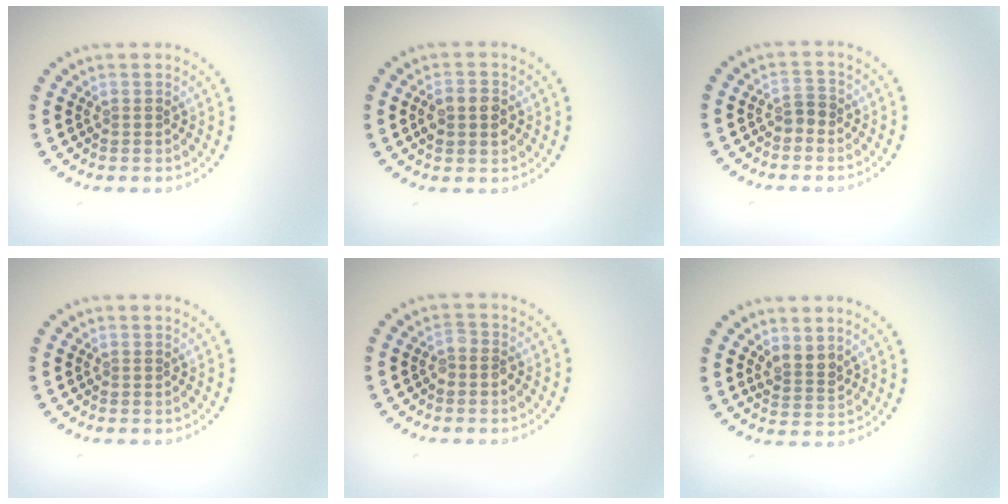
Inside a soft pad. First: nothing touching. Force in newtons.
{"total": 3.0, "press": 3.0, "slide": 0.1}
{"total": 1.1, "press": 1.1, "slide": 0.4}
{"total": 0.0}
{"total": 1.3, "press": 1.2, "slide": 0.6}
{"total": 2.0, "press": 1.7, "slide": 1.1}